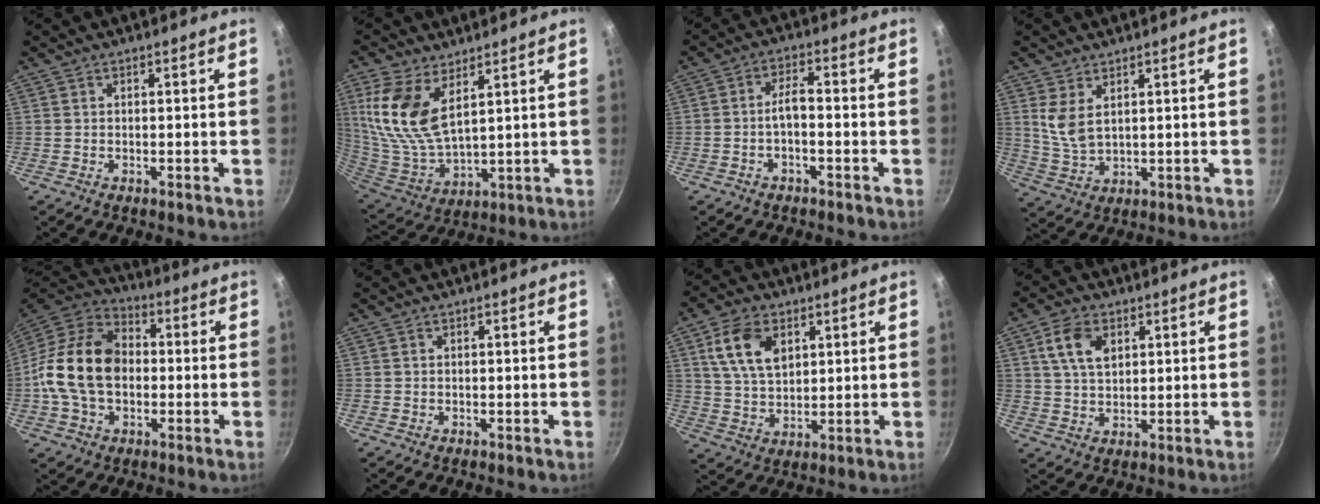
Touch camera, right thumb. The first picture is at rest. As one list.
[{"total": 14.8, "force": [6.3, 7.3, 11.3], "torque": [-0.231, -0.037, 0.135]}, {"total": 4.3, "force": [-1.6, 1.6, 3.7], "torque": [-0.073, 0.025, -0.033]}, {"total": 6.0, "force": [2.6, 3.2, 4.3], "torque": [-0.081, -0.028, 0.058]}, {"total": 17.9, "force": [-1.0, 12.6, 12.6], "torque": [-0.211, 0.034, -0.034]}, {"total": 0.0}, {"total": 10.8, "force": [4.1, 6.9, 7.2], "torque": [-0.116, -0.012, 0.079]}, {"total": 7.6, "force": [2.9, 4.8, 5.1], "torque": [-0.085, -0.004, 0.053]}]